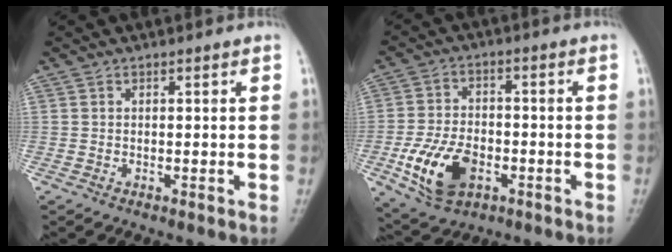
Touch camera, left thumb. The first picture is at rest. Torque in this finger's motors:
{"motor_torque": [-0.90, 1.40, 0.27, 0.24, 0.12]}